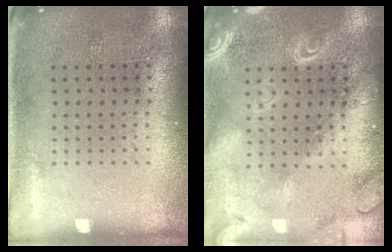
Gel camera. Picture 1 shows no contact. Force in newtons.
{"total": 3.0, "press": 3.0, "slide": 0.3}